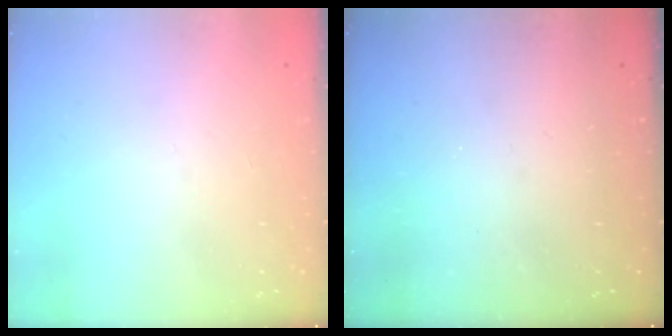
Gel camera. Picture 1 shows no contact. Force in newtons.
{"total": 0.0}